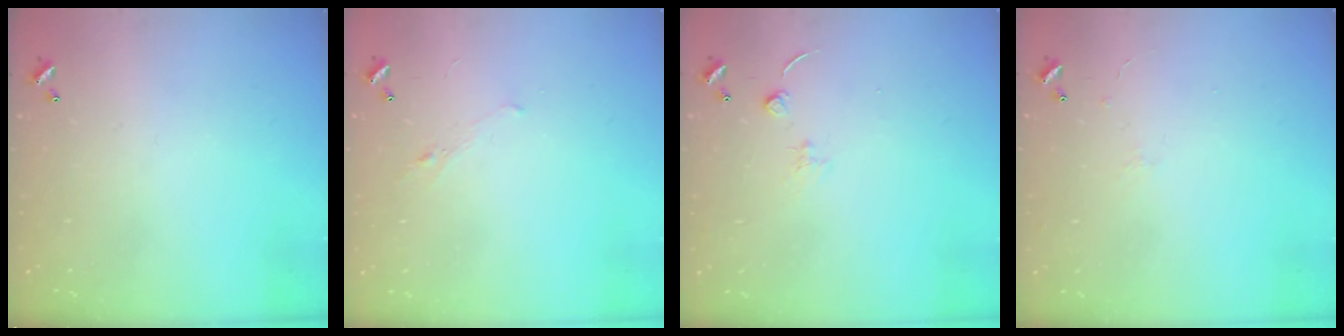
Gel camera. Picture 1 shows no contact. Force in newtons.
{"total": 0.7, "press": 0.2, "slide": 0.6}
{"total": 0.9, "press": 0.9, "slide": 0.3}
{"total": 0.9, "press": 0.7, "slide": 0.5}